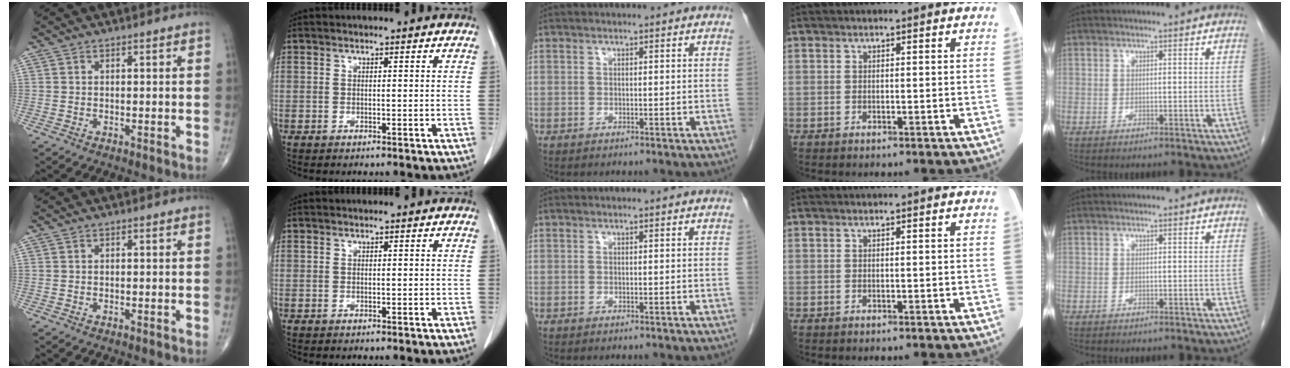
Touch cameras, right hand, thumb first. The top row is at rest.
{}